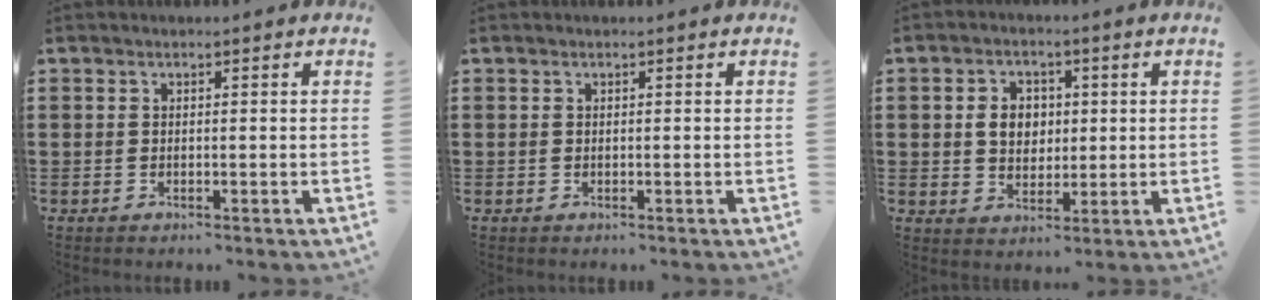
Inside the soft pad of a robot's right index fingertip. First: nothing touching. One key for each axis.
{"total": 0.0}
{"total": 4.9, "fx": 0.6, "fy": 3.9, "fz": 2.9, "tx": -0.062, "ty": 0.012, "tz": 0.004}